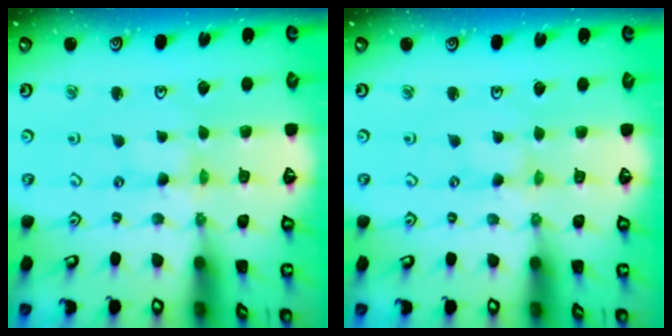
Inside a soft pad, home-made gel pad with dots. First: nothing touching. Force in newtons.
{"total": 0.0}